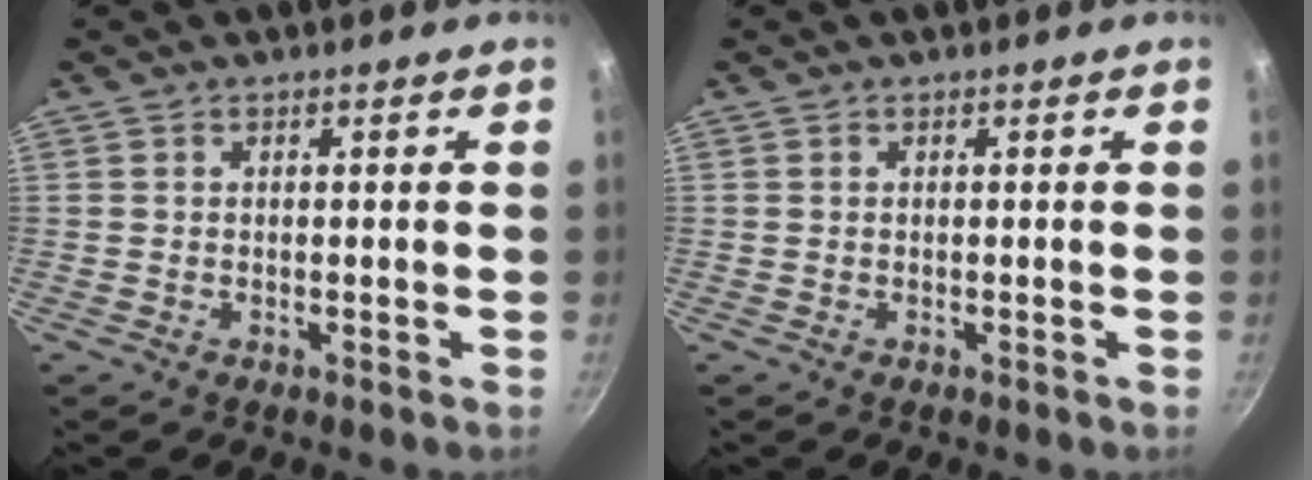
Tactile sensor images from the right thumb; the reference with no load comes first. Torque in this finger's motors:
{"motor_torque": [-0.08, 0.07, 0.00, 0.00, 0.00]}